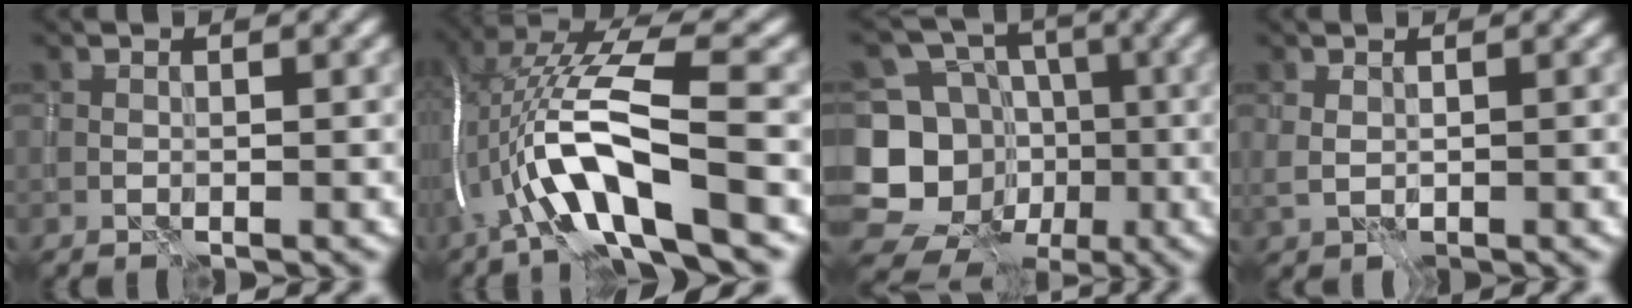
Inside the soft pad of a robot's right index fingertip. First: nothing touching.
{"total": 11.9, "force": [-3.2, 2.9, 11.1], "torque": [-0.225, 0.026, -0.057]}
{"total": 12.3, "force": [-2.7, 11.0, 4.7], "torque": [-0.114, -0.004, -0.058]}
{"total": 1.7, "force": [-0.1, 0.9, 1.5], "torque": [-0.033, -0.006, 0.003]}